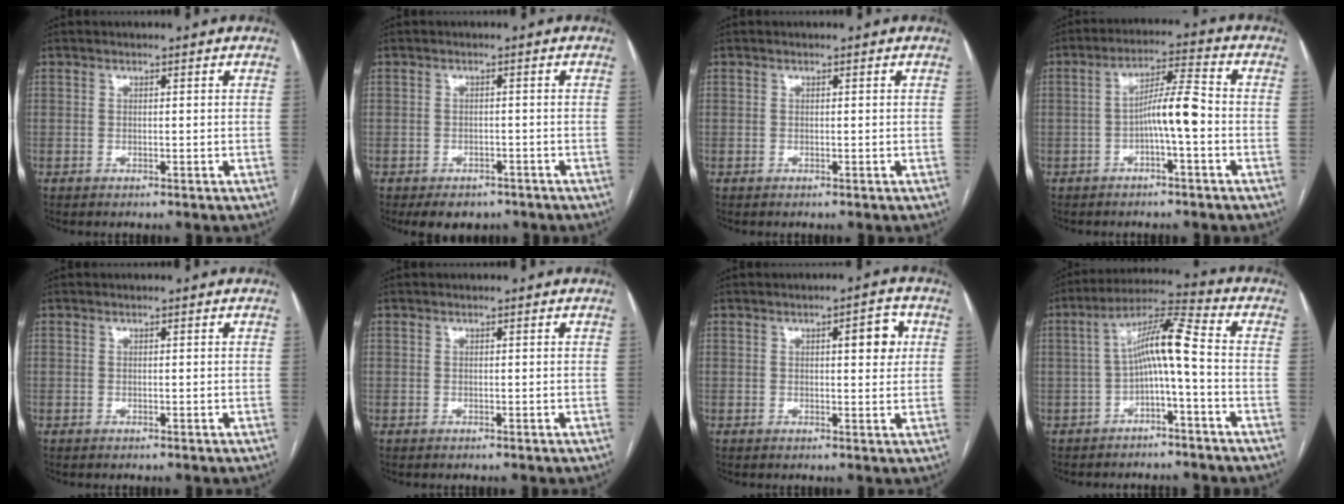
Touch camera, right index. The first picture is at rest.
{"total": 4.9, "force": [-3.7, 2.8, 1.4], "torque": [-0.012, 0.004, -0.047]}
{"total": 0.0}
{"total": 6.4, "force": [-1.6, 0.3, 6.2], "torque": [-0.109, 0.018, -0.026]}
{"total": 0.0}
{"total": 0.0}
{"total": 4.4, "force": [1.3, 1.3, 4.0], "torque": [-0.050, 0.005, 0.016]}
{"total": 8.2, "force": [-1.4, 0.3, 8.0], "torque": [-0.141, 0.035, -0.026]}